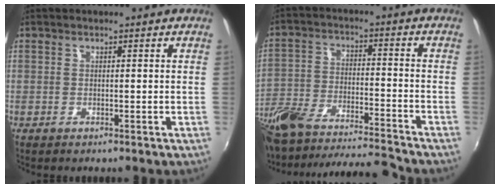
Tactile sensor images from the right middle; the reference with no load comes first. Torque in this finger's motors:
{"motor_torque": [1.07, -1.07, 0.61, 0.21]}